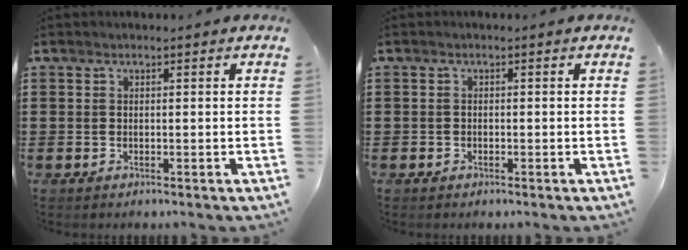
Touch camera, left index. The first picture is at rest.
{"total": 0.6, "force": [-0.4, 0.4, 0.0], "torque": [-0.003, 0.002, -0.010]}